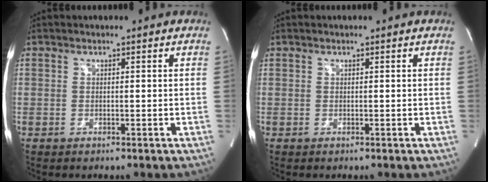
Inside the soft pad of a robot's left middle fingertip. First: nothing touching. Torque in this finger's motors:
{"motor_torque": [0.40, -0.44, -0.06, 0.01]}